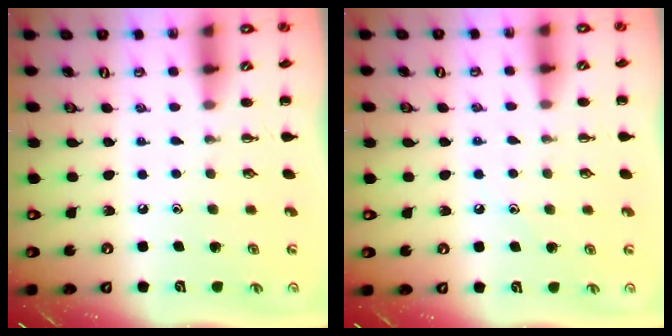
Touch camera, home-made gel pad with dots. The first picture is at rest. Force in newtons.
{"total": 7.0, "press": 6.6, "slide": 2.2}